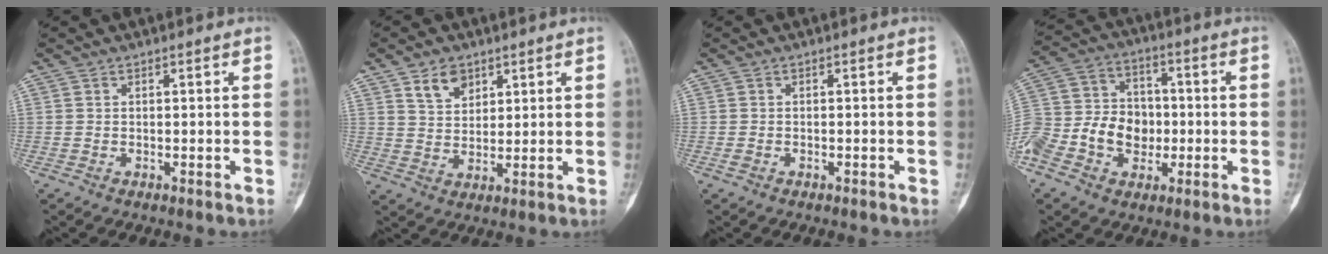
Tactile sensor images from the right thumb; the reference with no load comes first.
{"total": 5.9, "force": [3.3, 4.0, 2.7], "torque": [-0.021, -0.022, 0.064]}
{"total": 1.0, "force": [-0.6, 0.7, 0.4], "torque": [-0.011, 0.004, -0.011]}
{"total": 17.4, "force": [-4.8, 13.4, 9.9], "torque": [-0.180, 0.035, -0.088]}